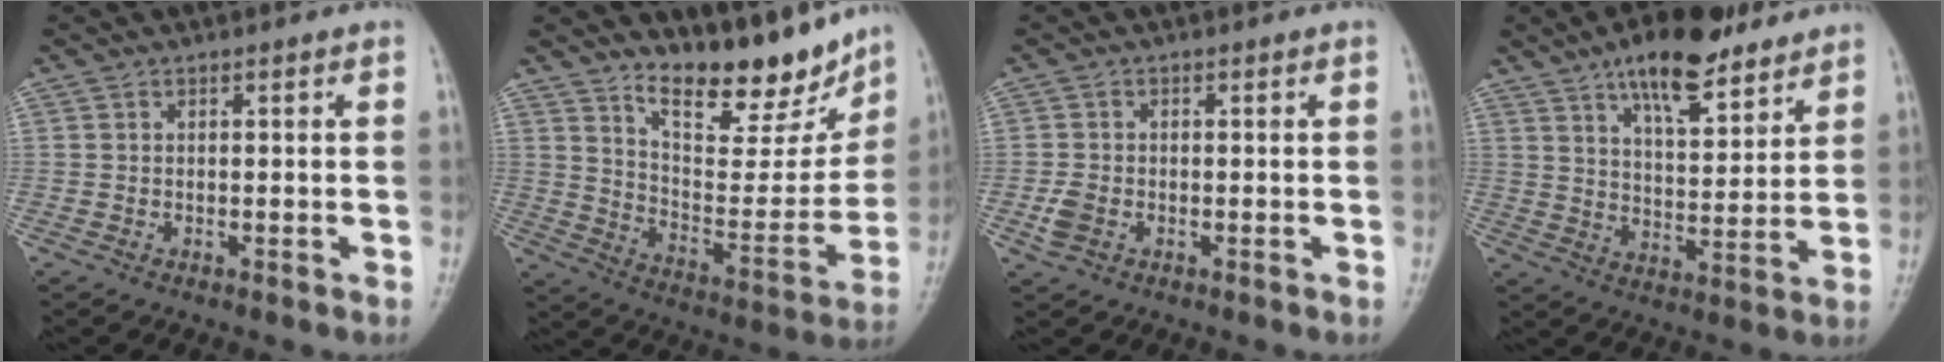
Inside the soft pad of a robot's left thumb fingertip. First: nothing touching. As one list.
[{"total": 16.7, "force": [13.1, 5.8, 8.6], "torque": [-0.082, -0.087, 0.217]}, {"total": 3.5, "force": [-1.3, 2.4, 2.1], "torque": [-0.048, 0.006, -0.023]}, {"total": 14.8, "force": [9.9, 5.5, 9.6], "torque": [-0.119, -0.046, 0.160]}]